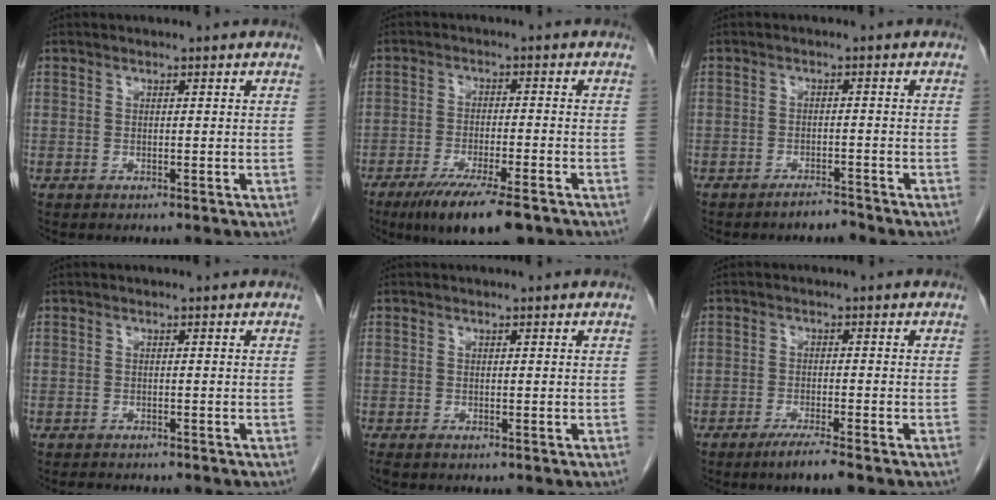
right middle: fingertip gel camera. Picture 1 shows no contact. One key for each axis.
{"total": 11.0, "fx": -7.7, "fy": 1.9, "fz": 7.7, "tx": -0.122, "ty": -0.022, "tz": -0.121}
{"total": 1.9, "fx": -1.8, "fy": 0.1, "fz": 0.3, "tx": -0.005, "ty": -0.003, "tz": -0.029}
{"total": 2.9, "fx": -2.6, "fy": 0.7, "fz": 1.0, "tx": -0.019, "ty": -0.006, "tz": -0.033}
{"total": 0.6, "fx": -0.5, "fy": 0.1, "fz": 0.3, "tx": -0.011, "ty": -0.003, "tz": -0.009}
{"total": 3.4, "fx": -2.5, "fy": -0.2, "fz": 2.3, "tx": -0.045, "ty": -0.007, "tz": -0.048}